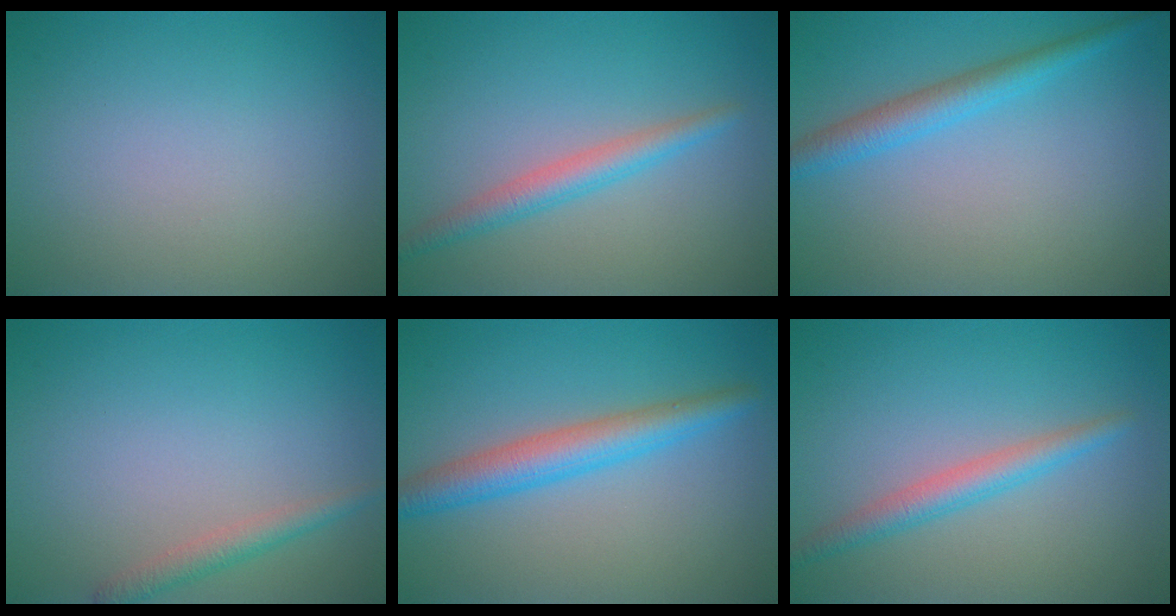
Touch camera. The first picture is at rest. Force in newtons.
{"total": 2.6, "press": 2.6, "slide": 0.1}
{"total": 3.0, "press": 3.0, "slide": 0.1}
{"total": 1.8, "press": 1.8, "slide": 0.1}
{"total": 4.3, "press": 4.3, "slide": 0.2}
{"total": 2.6, "press": 2.6, "slide": 0.1}